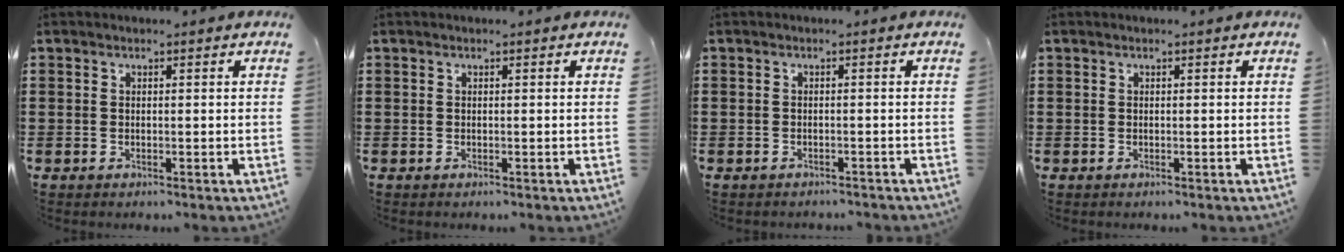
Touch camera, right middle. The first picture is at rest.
{"total": 0.0}
{"total": 0.9, "force": [-0.9, 0.2, -0.1], "torque": [-0.001, 0.001, -0.020]}
{"total": 0.0}